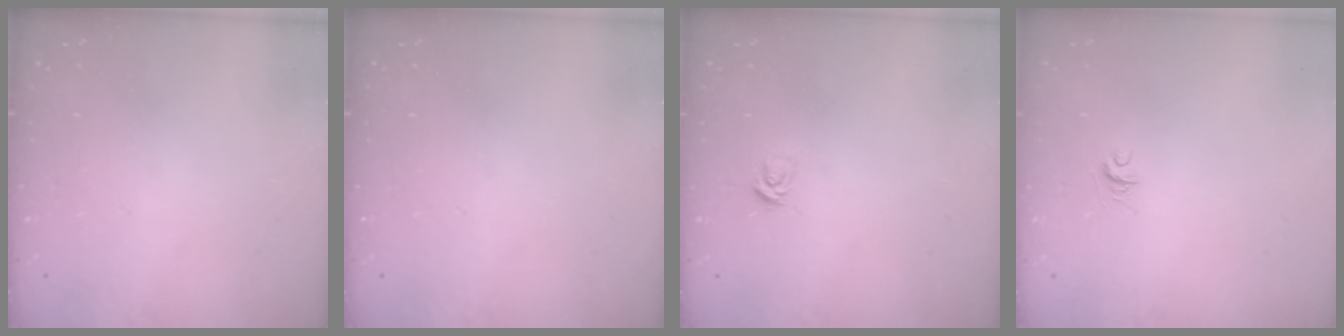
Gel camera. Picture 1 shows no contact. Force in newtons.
{"total": 0.0}
{"total": 3.7, "press": 3.7, "slide": 0.2}
{"total": 4.0, "press": 4.0, "slide": 0.4}